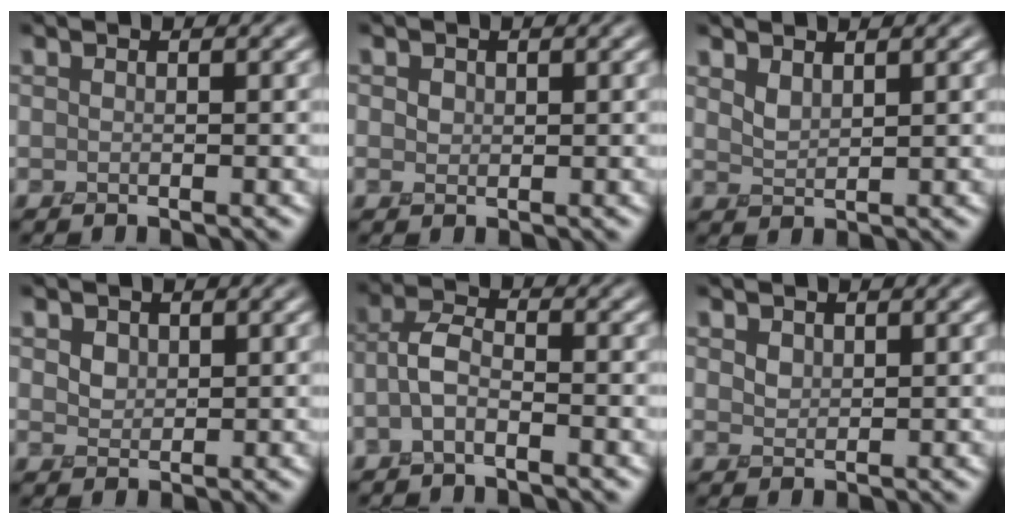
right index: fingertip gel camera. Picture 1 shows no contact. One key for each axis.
{"total": 1.0, "fx": 0.4, "fy": 0.9, "fz": 0.3, "tx": -0.008, "ty": -0.002, "tz": 0.009}
{"total": 1.4, "fx": 1.1, "fy": 0.5, "fz": 0.7, "tx": -0.018, "ty": -0.005, "tz": 0.026}
{"total": 2.4, "fx": 1.2, "fy": 1.8, "fz": 1.1, "tx": -0.037, "ty": 0.000, "tz": 0.030}
{"total": 2.5, "fx": -1.4, "fy": 1.1, "fz": 1.7, "tx": -0.033, "ty": 0.007, "tz": -0.037}
{"total": 1.4, "fx": 0.8, "fy": 1.0, "fz": 0.5, "tx": -0.014, "ty": -0.006, "tz": 0.018}